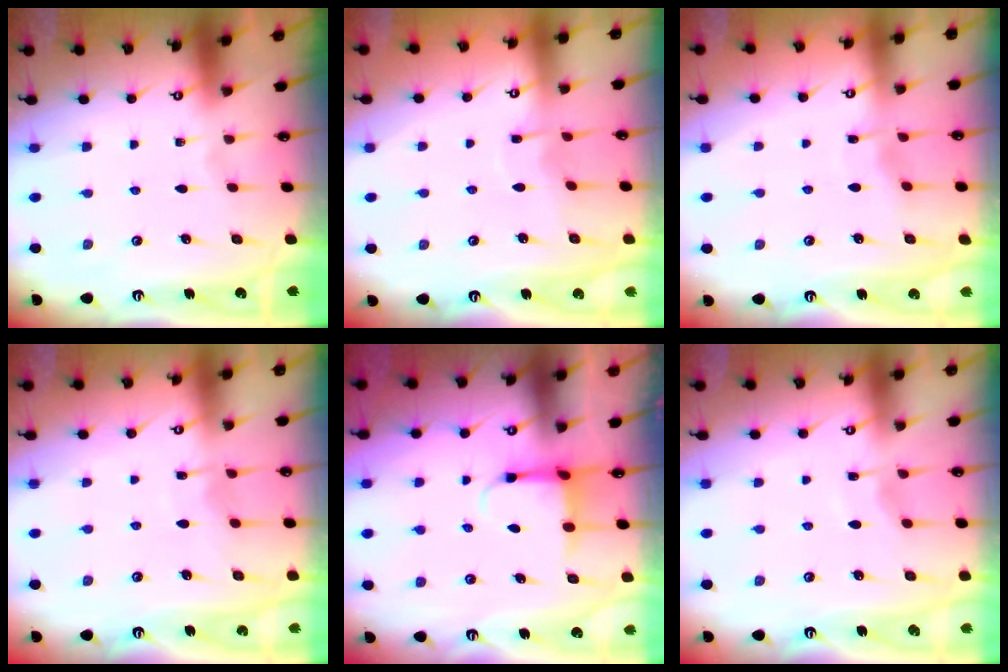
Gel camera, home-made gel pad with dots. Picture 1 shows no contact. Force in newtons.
{"total": 2.8, "press": 2.8, "slide": 0.4}
{"total": 3.5, "press": 3.5, "slide": 0.4}
{"total": 5.7, "press": 5.7, "slide": 0.4}
{"total": 3.8, "press": 3.6, "slide": 1.3}
{"total": 3.0, "press": 2.9, "slide": 0.4}